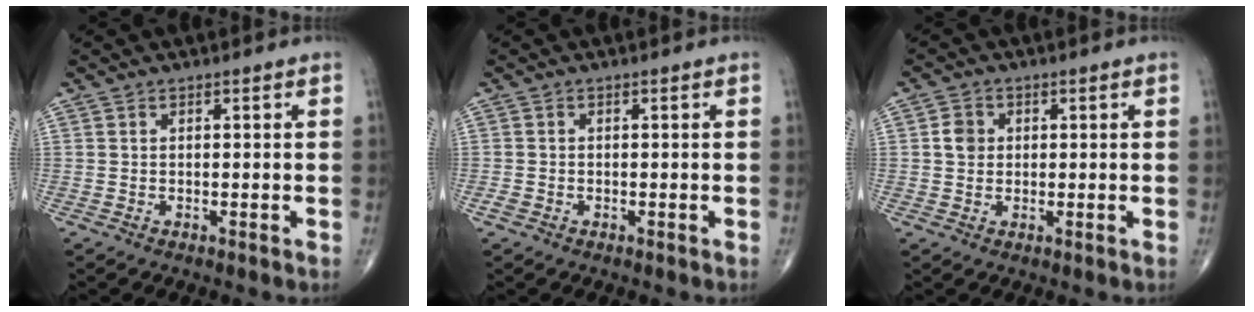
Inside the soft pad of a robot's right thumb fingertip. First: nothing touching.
{"total": 1.2, "force": [-0.6, 0.9, 0.6], "torque": [-0.015, 0.000, -0.012]}
{"total": 3.1, "force": [0.4, 2.7, 1.4], "torque": [-0.014, 0.002, 0.004]}